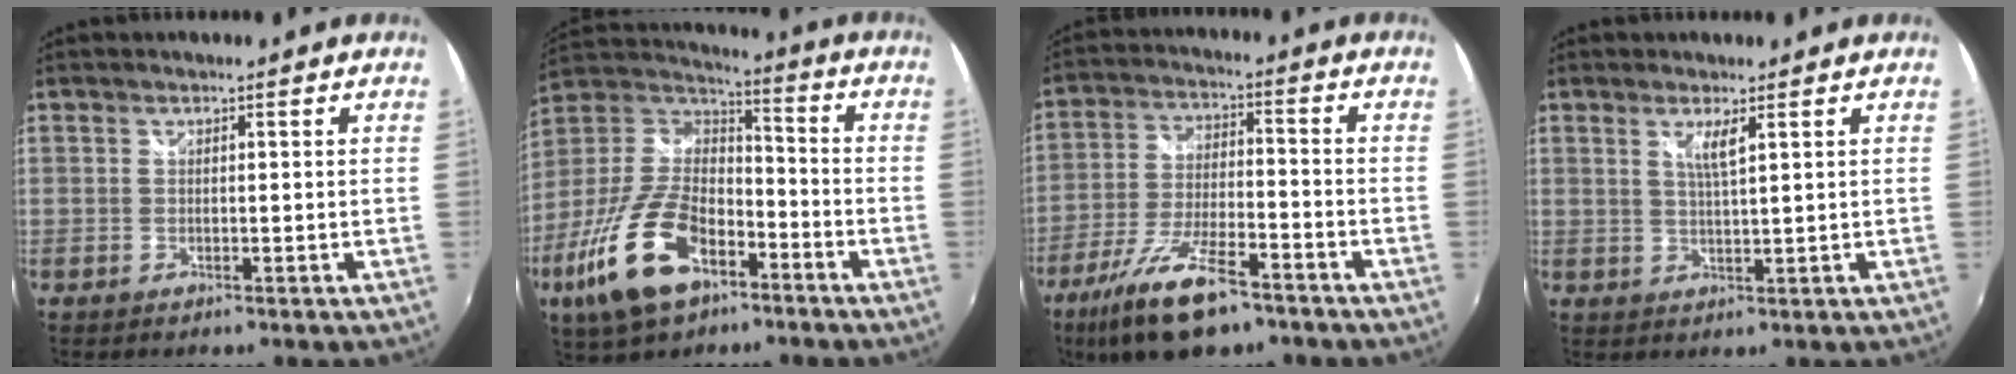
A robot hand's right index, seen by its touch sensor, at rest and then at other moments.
{"total": 20.6, "force": [-10.3, 10.4, 14.4], "torque": [-0.316, -0.020, -0.189]}
{"total": 15.3, "force": [-10.2, 5.0, 10.3], "torque": [-0.216, -0.030, -0.184]}
{"total": 2.9, "force": [1.5, 0.0, 2.5], "torque": [-0.048, -0.005, 0.025]}